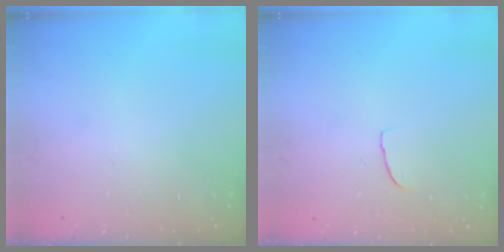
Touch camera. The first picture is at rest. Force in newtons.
{"total": 3.3, "press": 3.3, "slide": 0.3}